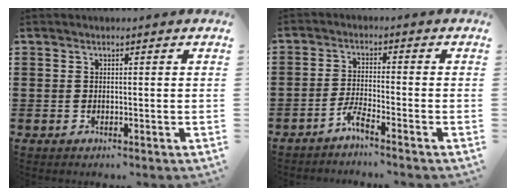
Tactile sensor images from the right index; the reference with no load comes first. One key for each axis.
{"total": 3.1, "fx": -2.7, "fy": -0.2, "fz": 1.5, "tx": -0.043, "ty": -0.003, "tz": -0.057}